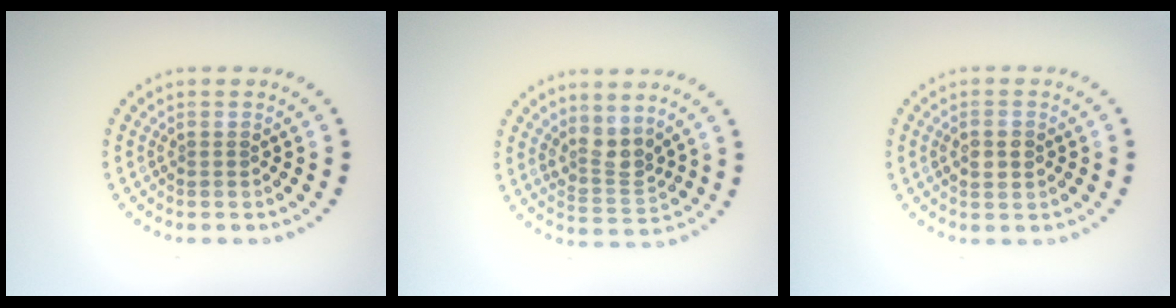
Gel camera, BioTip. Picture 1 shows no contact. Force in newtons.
{"total": 2.7, "press": 2.1, "slide": 1.7}
{"total": 1.6, "press": 1.6, "slide": 0.0}